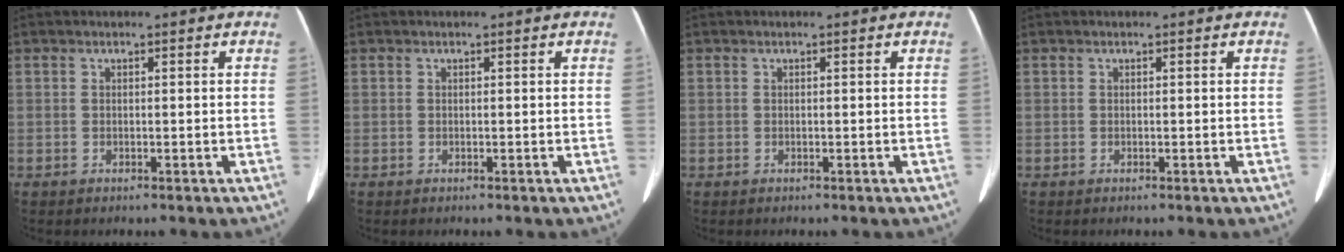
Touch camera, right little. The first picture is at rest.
{"total": 0.0}
{"total": 0.0}
{"total": 0.0}